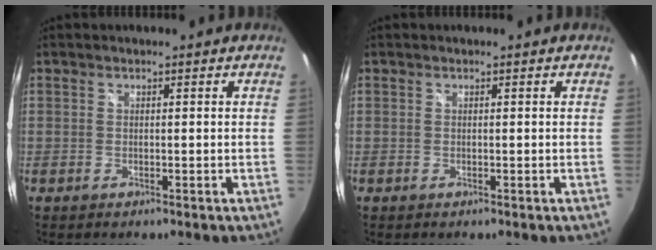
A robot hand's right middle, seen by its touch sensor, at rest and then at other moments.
{"total": 0.0}